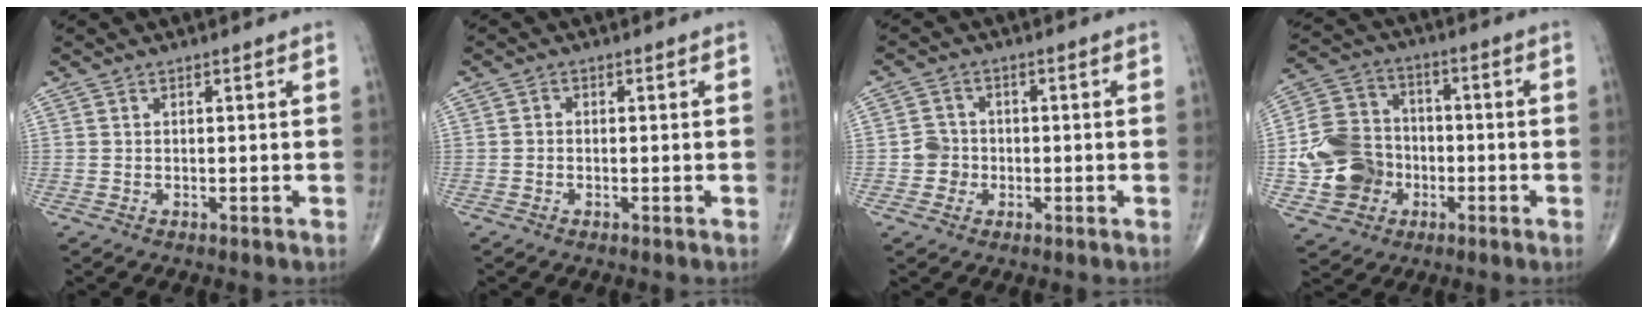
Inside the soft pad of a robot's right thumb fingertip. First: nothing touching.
{"total": 0.6, "force": [-0.3, 0.5, 0.3], "torque": [0.001, 0.002, -0.010]}
{"total": 3.5, "force": [-0.9, 3.3, 0.6], "torque": [0.010, 0.010, -0.022]}
{"total": 13.4, "force": [-3.0, 11.5, 6.0], "torque": [-0.087, 0.026, -0.057]}